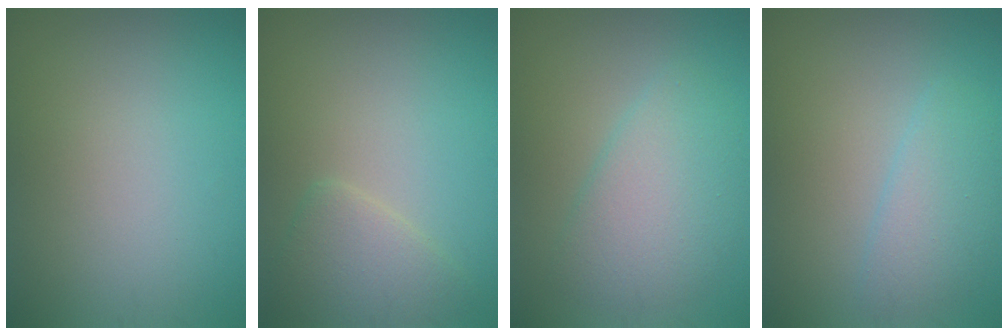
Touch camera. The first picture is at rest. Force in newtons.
{"total": 2.5, "press": 2.5, "slide": 0.2}
{"total": 4.0, "press": 4.0, "slide": 0.2}
{"total": 2.7, "press": 2.7, "slide": 0.1}